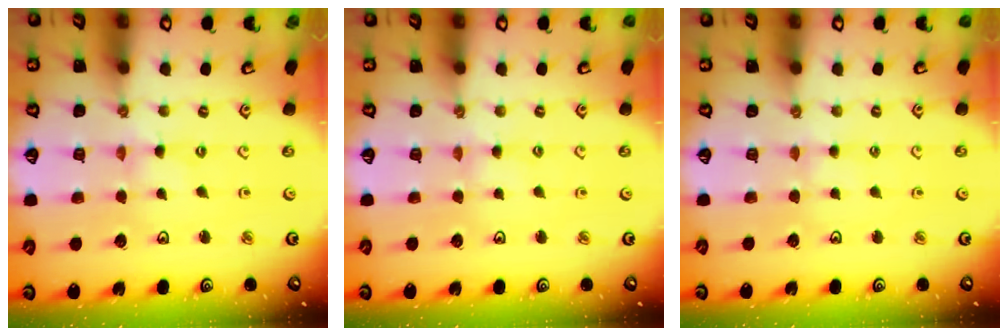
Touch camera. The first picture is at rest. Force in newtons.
{"total": 3.4, "press": 3.4, "slide": 0.4}
{"total": 2.1, "press": 2.0, "slide": 0.4}